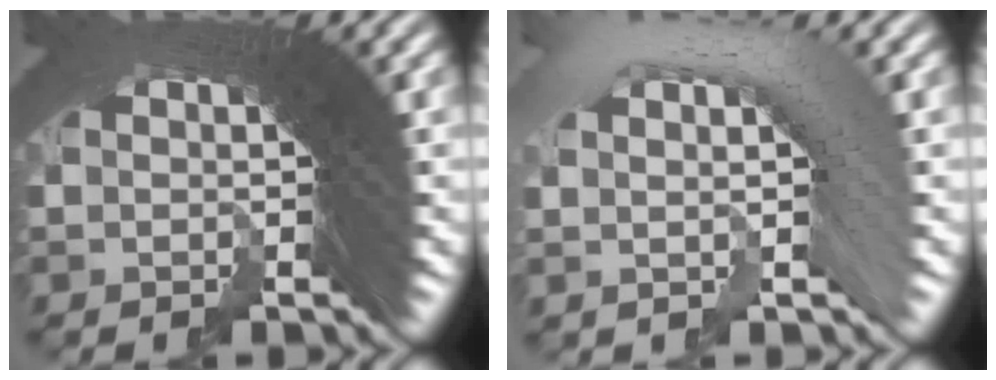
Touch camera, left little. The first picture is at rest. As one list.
[{"total": 3.8, "force": [1.1, 0.9, 3.5], "torque": [-0.031, 0.032, 0.011]}]